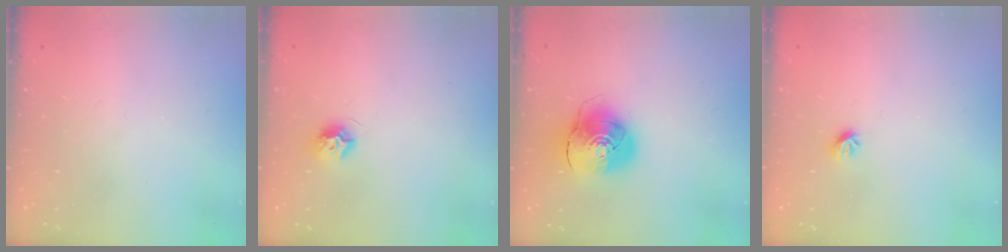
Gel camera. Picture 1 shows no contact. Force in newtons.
{"total": 7.6, "press": 7.6, "slide": 0.4}
{"total": 10.4, "press": 10.3, "slide": 1.4}
{"total": 5.7, "press": 5.6, "slide": 0.8}